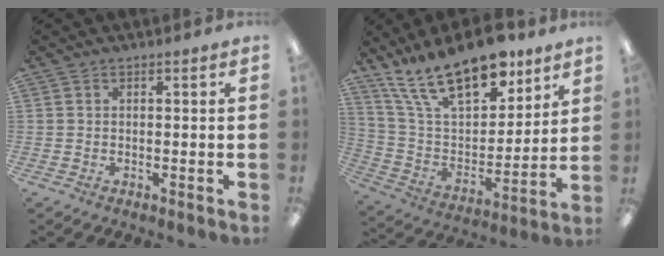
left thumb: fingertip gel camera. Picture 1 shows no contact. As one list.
[{"total": 21.8, "force": [15.7, 9.0, 12.1], "torque": [-0.230, -0.092, 0.279]}]